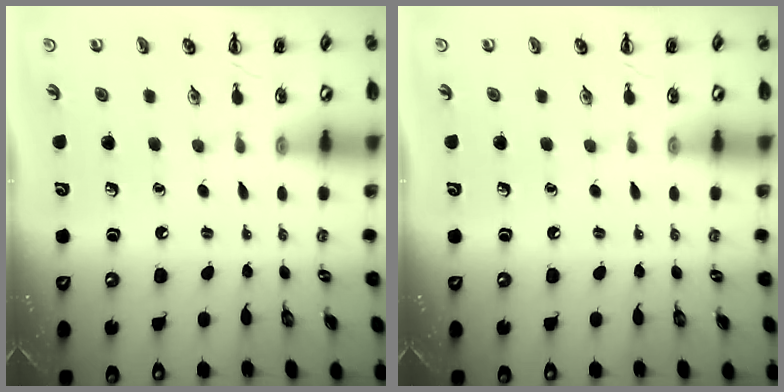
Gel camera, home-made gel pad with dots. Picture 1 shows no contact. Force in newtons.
{"total": 0.0}